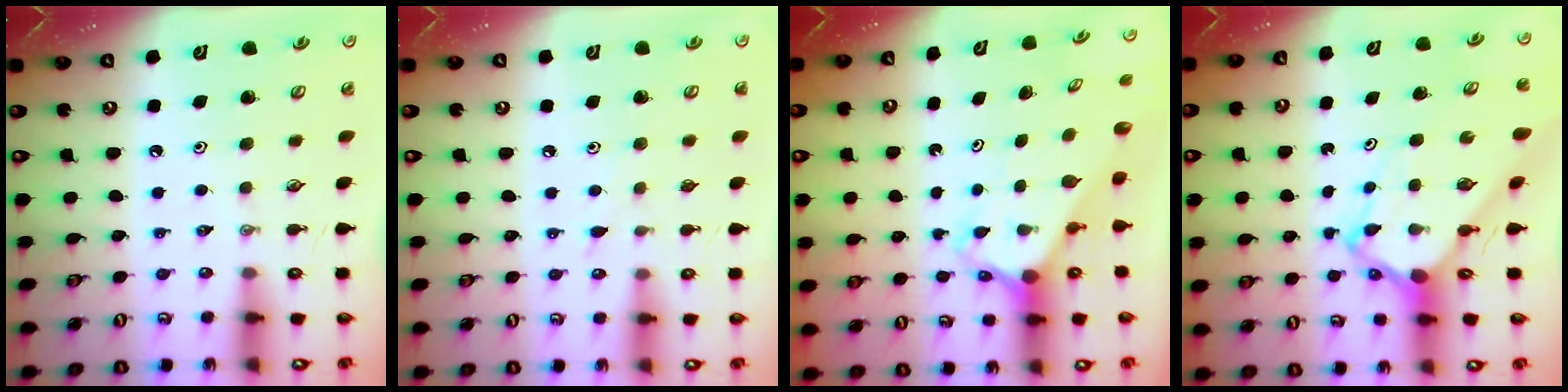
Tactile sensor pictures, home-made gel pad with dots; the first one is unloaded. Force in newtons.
{"total": 4.0, "press": 4.0, "slide": 0.5}
{"total": 2.5, "press": 2.5, "slide": 0.2}
{"total": 5.8, "press": 5.8, "slide": 0.4}